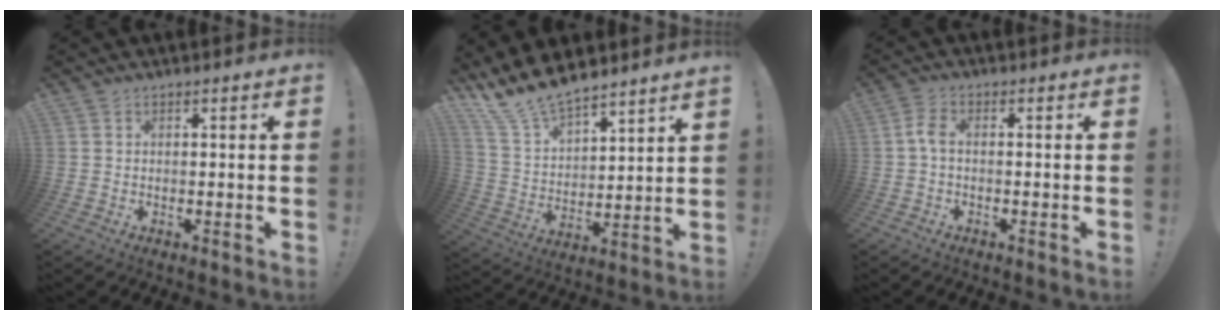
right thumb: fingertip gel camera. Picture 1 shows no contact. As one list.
[{"total": 12.0, "force": [11.2, 2.9, 3.3], "torque": [-0.087, -0.096, 0.208]}, {"total": 3.9, "force": [-0.3, 1.7, 3.5], "torque": [-0.073, 0.010, -0.004]}]